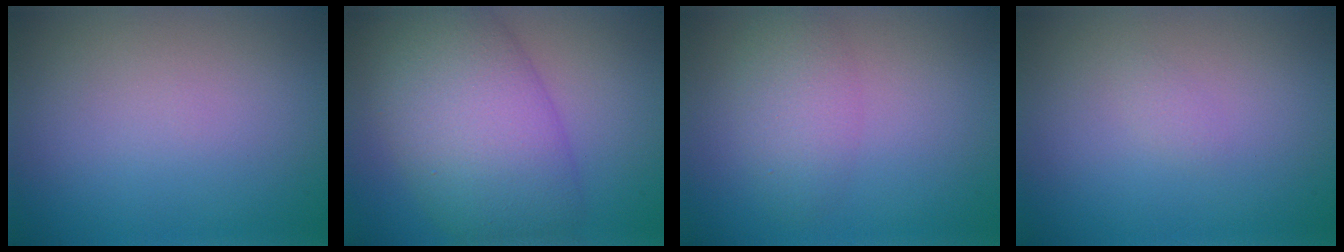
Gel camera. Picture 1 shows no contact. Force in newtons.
{"total": 10.4, "press": 10.4, "slide": 0.4}
{"total": 2.9, "press": 2.9, "slide": 0.2}
{"total": 0.6, "press": 0.6, "slide": 0.0}